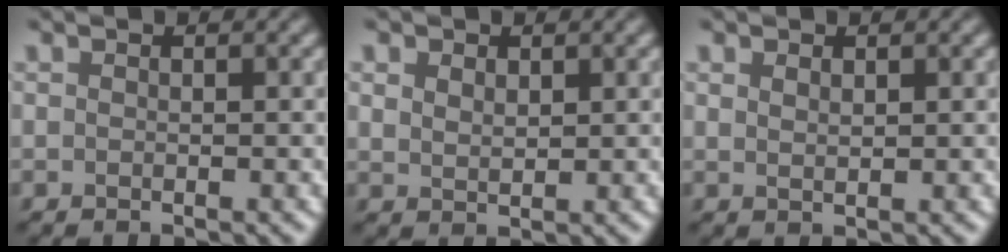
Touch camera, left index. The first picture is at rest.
{"total": 1.7, "force": [1.0, 1.1, 0.8], "torque": [-0.018, -0.001, 0.022]}
{"total": 0.9, "force": [0.6, 0.5, 0.5], "torque": [-0.012, -0.002, 0.014]}